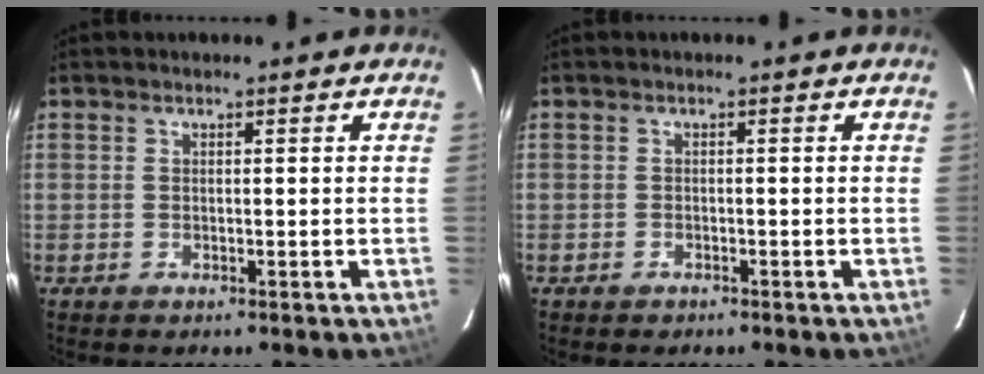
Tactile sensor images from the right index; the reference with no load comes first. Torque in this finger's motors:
{"motor_torque": [0.18, -0.19, 0.00, -0.05]}